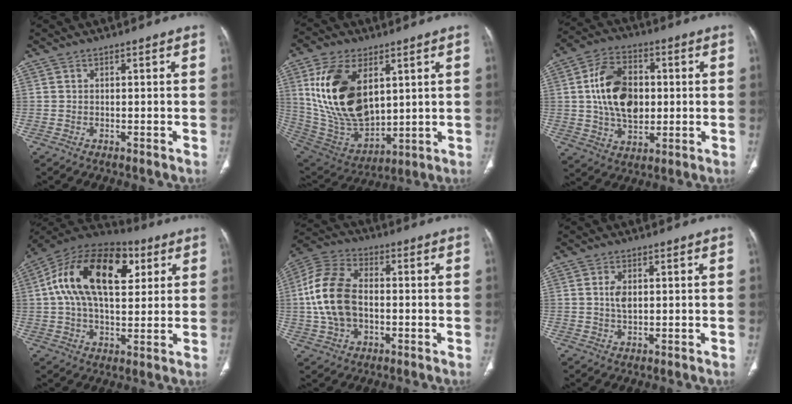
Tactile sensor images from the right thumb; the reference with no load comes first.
{"total": 21.8, "force": [5.9, 12.6, 16.8], "torque": [-0.303, -0.030, 0.127]}
{"total": 14.9, "force": [1.3, 9.9, 11.1], "torque": [-0.172, 0.007, 0.023]}
{"total": 22.4, "force": [6.1, 12.4, 17.7], "torque": [-0.297, 0.017, 0.091]}
{"total": 14.6, "force": [-0.5, 9.5, 11.1], "torque": [-0.226, 0.026, -0.012]}
{"total": 2.9, "force": [0.6, 1.6, 2.3], "torque": [-0.044, -0.003, 0.012]}